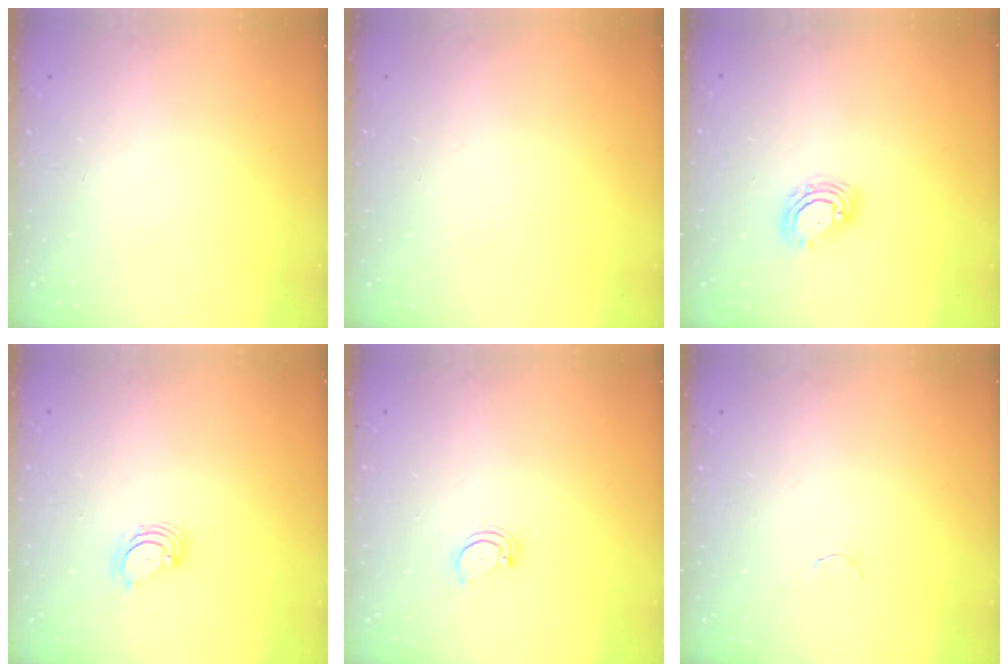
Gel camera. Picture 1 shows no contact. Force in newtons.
{"total": 0.0}
{"total": 5.7, "press": 5.6, "slide": 0.8}
{"total": 3.5, "press": 3.5, "slide": 0.4}
{"total": 2.2, "press": 2.2, "slide": 0.2}
{"total": 1.8, "press": 1.7, "slide": 0.4}